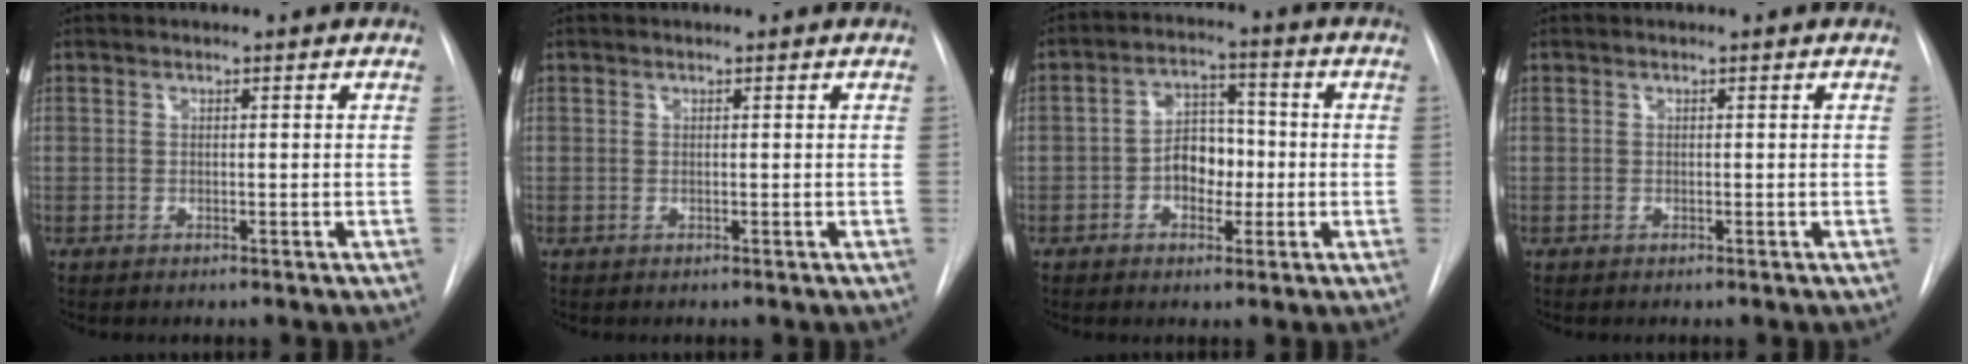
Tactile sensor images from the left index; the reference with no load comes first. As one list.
[{"total": 0.0}, {"total": 6.1, "force": [-1.3, 4.1, 4.4], "torque": [-0.073, 0.022, -0.023]}, {"total": 0.0}]